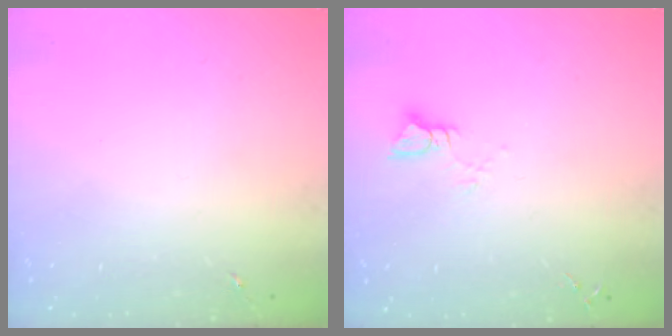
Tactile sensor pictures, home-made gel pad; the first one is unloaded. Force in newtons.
{"total": 3.5, "press": 3.5, "slide": 0.3}